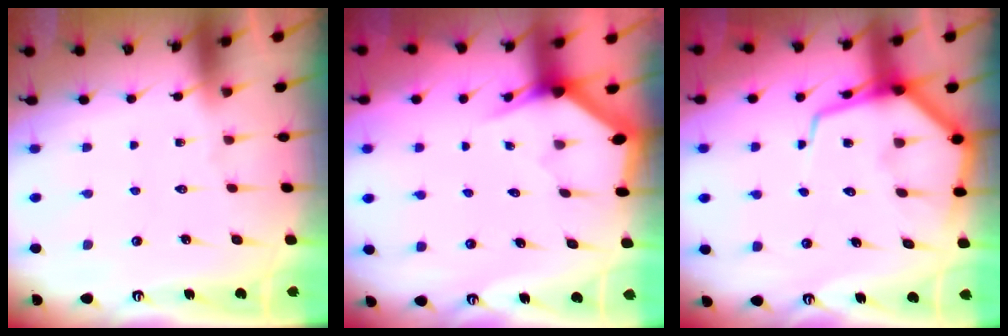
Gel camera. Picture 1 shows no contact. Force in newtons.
{"total": 3.0, "press": 3.0, "slide": 0.0}
{"total": 10.3, "press": 10.3, "slide": 1.1}